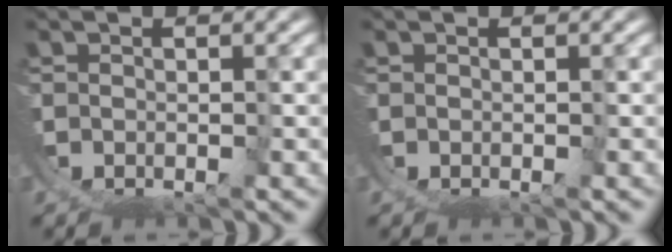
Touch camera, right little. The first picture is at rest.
{"total": 0.0}